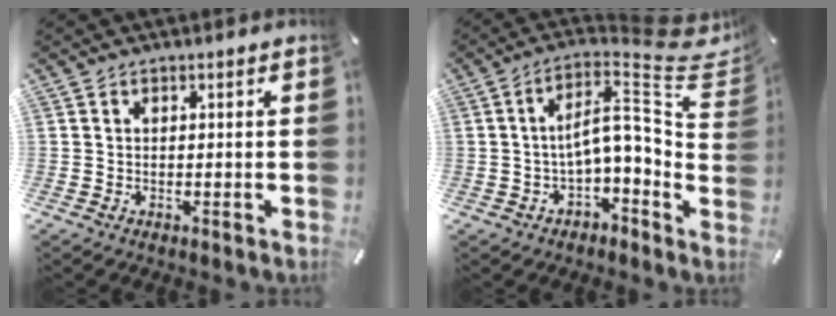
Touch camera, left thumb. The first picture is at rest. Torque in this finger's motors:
{"motor_torque": [0.86, 0.96, 0.56, 0.00, 0.17]}